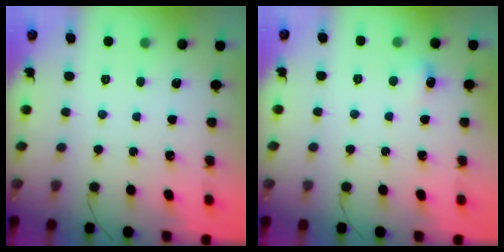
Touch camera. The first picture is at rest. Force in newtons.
{"total": 4.6, "press": 4.0, "slide": 2.3}